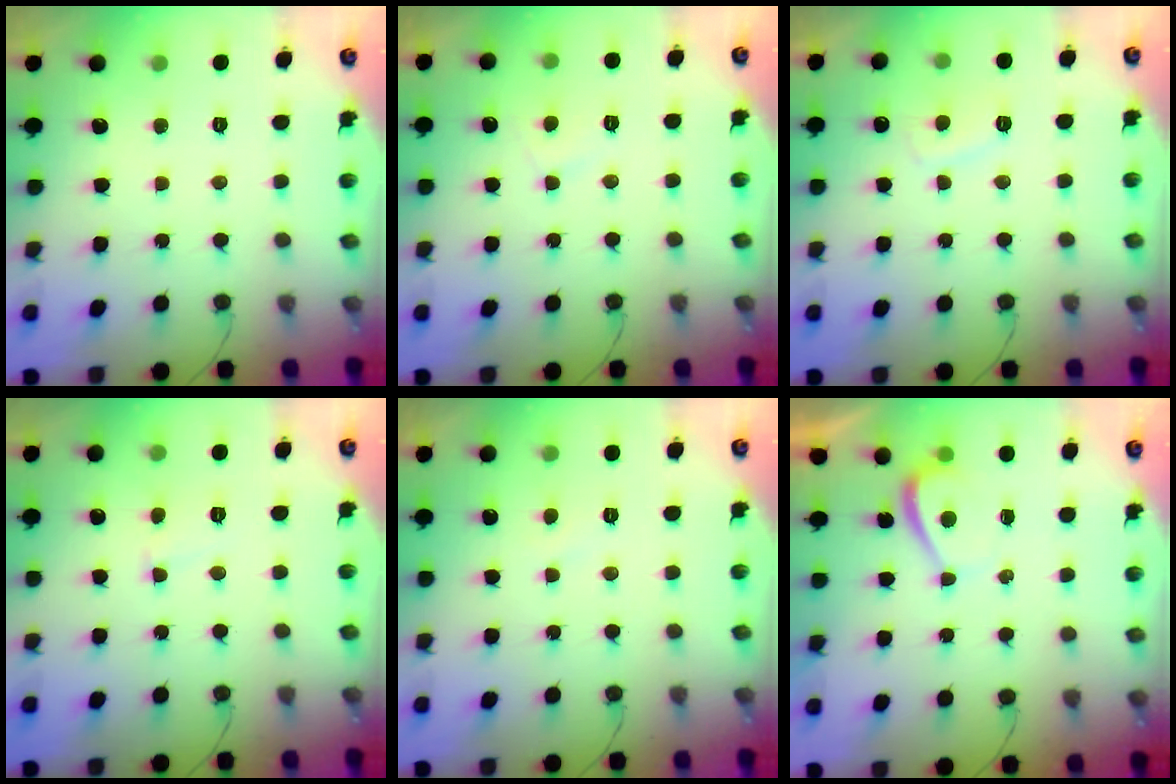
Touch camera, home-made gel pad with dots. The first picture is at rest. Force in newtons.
{"total": 4.7, "press": 4.7, "slide": 0.4}
{"total": 3.5, "press": 3.4, "slide": 0.6}
{"total": 2.5, "press": 2.5, "slide": 0.2}
{"total": 1.8, "press": 1.8, "slide": 0.3}
{"total": 1.1, "press": 1.0, "slide": 0.6}